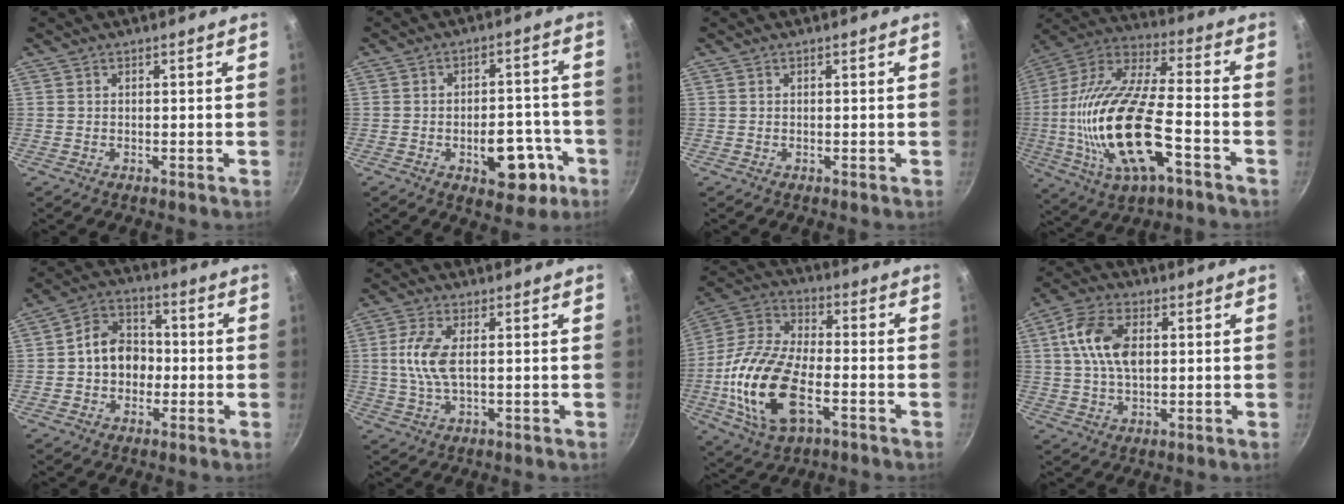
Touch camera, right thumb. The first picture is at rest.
{"total": 11.4, "force": [-4.4, 6.2, 8.4], "torque": [-0.077, 0.032, -0.049]}
{"total": 0.0}
{"total": 24.8, "force": [-6.4, 9.8, 21.8], "torque": [-0.428, 0.021, -0.125]}
{"total": 9.4, "force": [-0.9, 7.5, 5.5], "torque": [-0.050, 0.028, -0.027]}
{"total": 7.1, "force": [0.7, 2.9, 6.4], "torque": [-0.144, 0.005, 0.012]}
{"total": 20.2, "force": [-5.5, 10.3, 16.5], "torque": [-0.328, 0.022, -0.113]}
{"total": 10.5, "force": [1.9, 6.1, 8.3], "torque": [-0.150, 0.011, 0.028]}